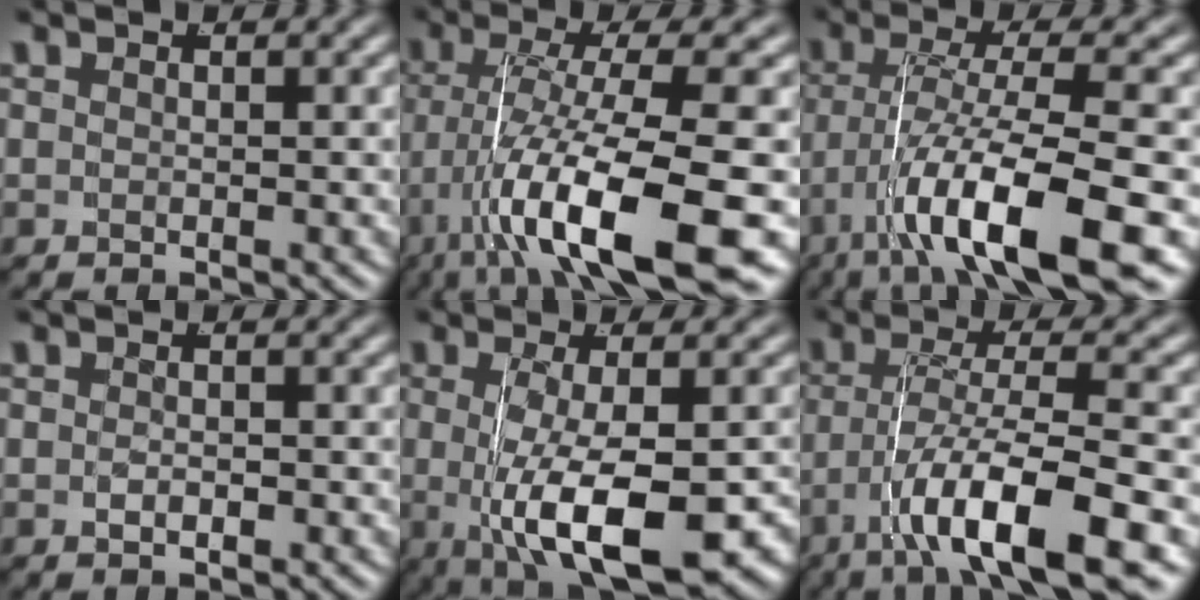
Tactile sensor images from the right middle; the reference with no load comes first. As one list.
[{"total": 10.0, "force": [-3.3, 2.7, 9.0], "torque": [-0.152, -0.015, -0.038]}, {"total": 9.0, "force": [-3.6, 2.1, 7.9], "torque": [-0.140, -0.017, -0.043]}, {"total": 0.7, "force": [-0.4, 0.0, 0.6], "torque": [-0.013, -0.007, -0.001]}, {"total": 9.2, "force": [-2.9, 3.5, 8.0], "torque": [-0.136, -0.035, -0.020]}, {"total": 8.0, "force": [-3.8, 1.7, 6.8], "torque": [-0.117, -0.014, -0.052]}]